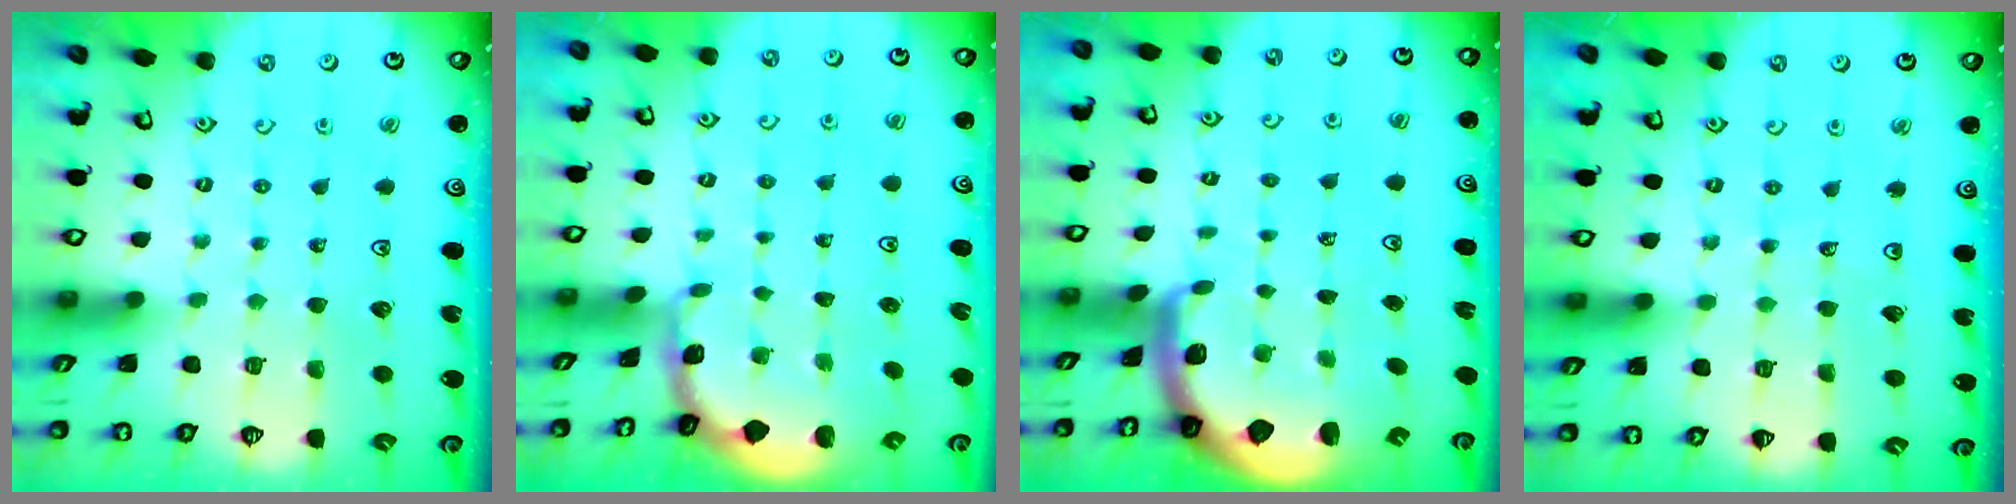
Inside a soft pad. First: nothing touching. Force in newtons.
{"total": 1.1, "press": 1.1, "slide": 0.1}
{"total": 2.4, "press": 2.3, "slide": 0.5}
{"total": 2.5, "press": 2.5, "slide": 0.2}